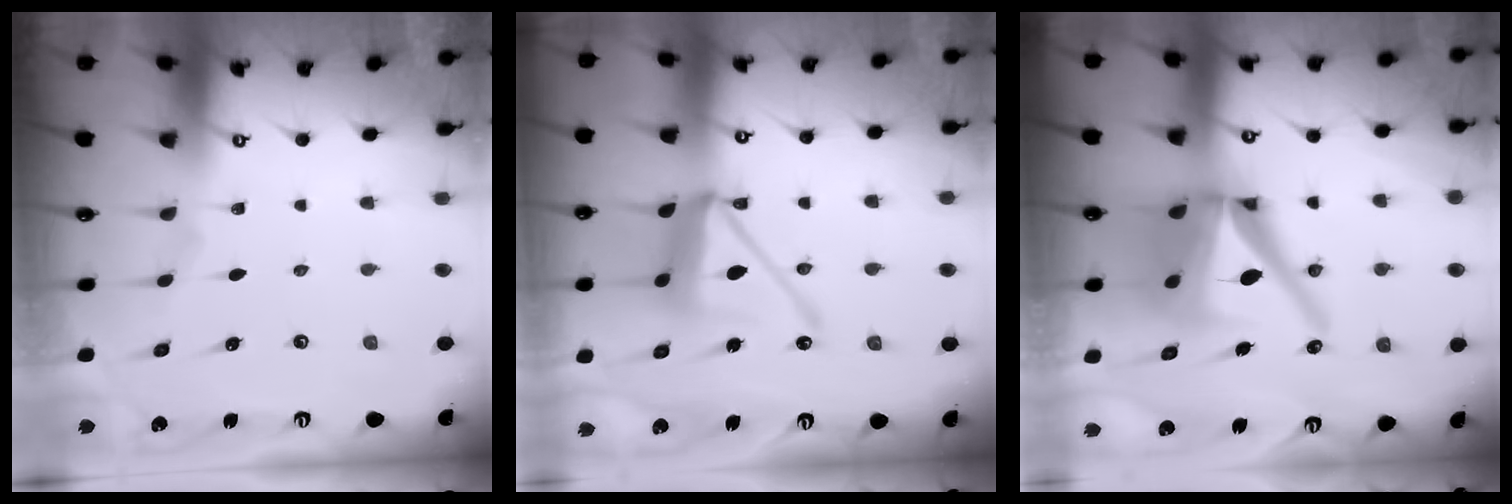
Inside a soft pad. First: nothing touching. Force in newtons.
{"total": 14.3, "press": 14.2, "slide": 1.6}
{"total": 20.2, "press": 20.0, "slide": 2.6}